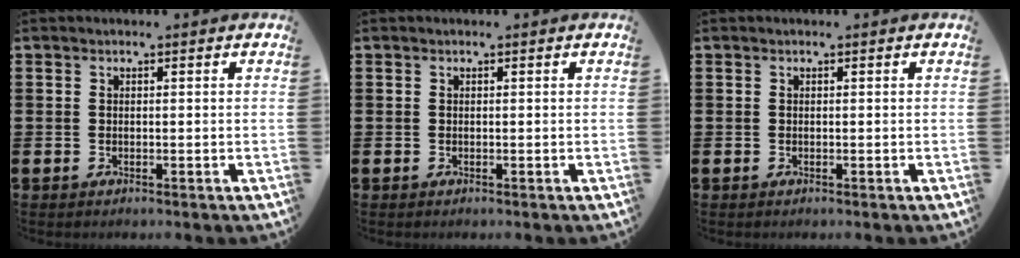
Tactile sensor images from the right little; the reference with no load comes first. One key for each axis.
{"total": 0.0}
{"total": 0.0}